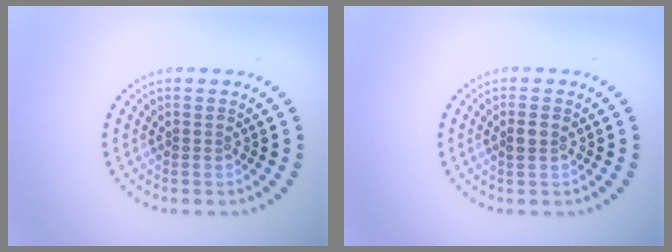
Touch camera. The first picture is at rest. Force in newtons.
{"total": 1.2, "press": 1.1, "slide": 0.4}